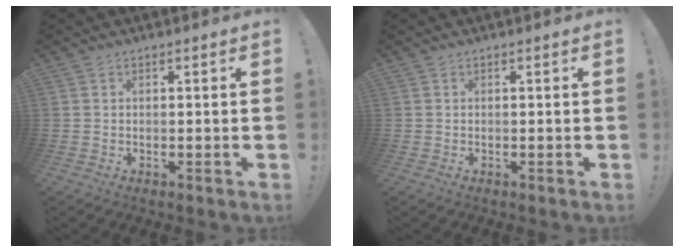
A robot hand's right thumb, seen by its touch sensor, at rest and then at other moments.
{"total": 0.0}